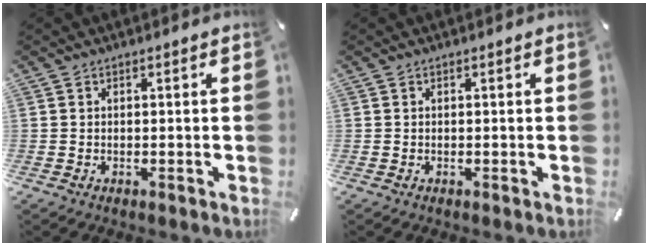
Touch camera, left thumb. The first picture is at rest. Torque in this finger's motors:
{"motor_torque": [0.06, 0.09, -0.01, -0.01, -0.01]}